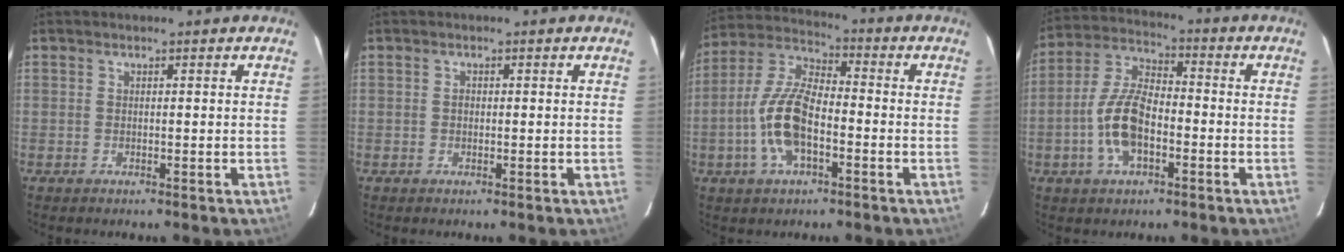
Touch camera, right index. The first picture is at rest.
{"total": 0.6, "force": [-0.1, 0.6, 0.2], "torque": [-0.002, 0.002, -0.002]}
{"total": 12.5, "force": [-3.7, 5.4, 10.6], "torque": [-0.228, 0.005, -0.072]}
{"total": 10.9, "force": [-3.4, 5.3, 9.0], "torque": [-0.193, 0.010, -0.064]}